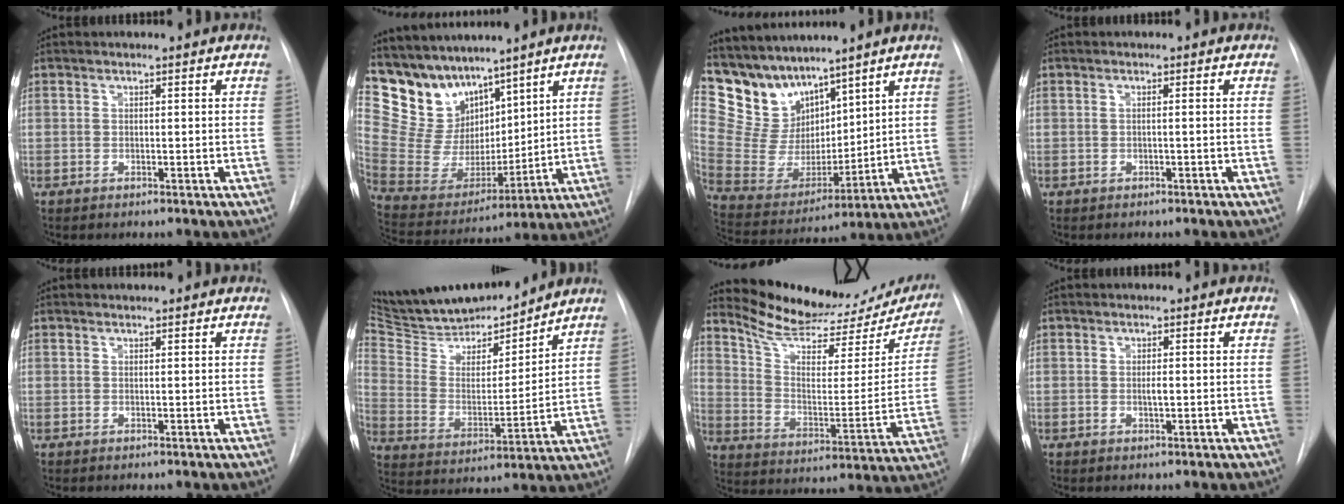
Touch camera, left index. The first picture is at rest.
{"total": 12.7, "force": [10.6, 6.0, 3.4], "torque": [-0.083, 0.024, 0.219]}
{"total": 11.7, "force": [10.1, 5.2, 2.5], "torque": [-0.071, 0.024, 0.212]}
{"total": 0.6, "force": [-0.2, -0.2, 0.6], "torque": [-0.011, 0.004, -0.002]}
{"total": 1.2, "force": [1.2, 0.1, -0.1], "torque": [-0.005, 0.009, 0.022]}
{"total": 19.4, "force": [18.1, 4.0, 5.8], "torque": [-0.101, -0.006, 0.310]}
{"total": 24.5, "force": [22.2, 6.9, 7.7], "torque": [-0.111, -0.048, 0.299]}
{"total": 0.8, "force": [0.1, 0.2, 0.7], "torque": [-0.012, -0.002, 0.004]}